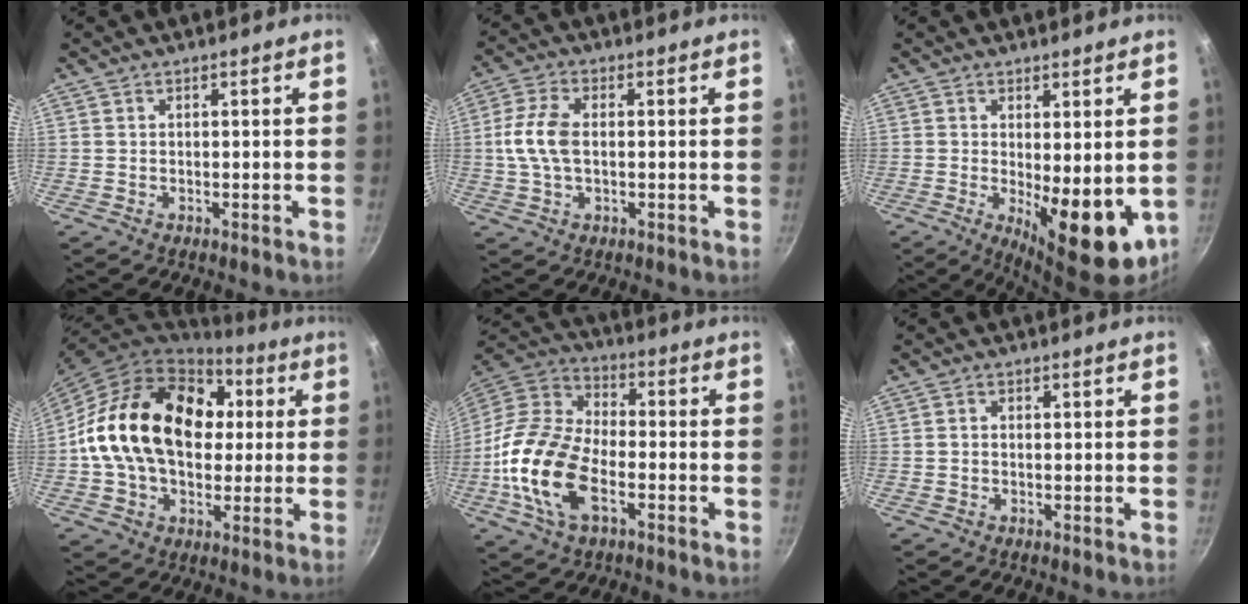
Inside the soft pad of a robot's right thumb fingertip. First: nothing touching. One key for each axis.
{"total": 7.9, "fx": 0.3, "fy": 4.3, "fz": 6.6, "tx": -0.142, "ty": 0.013, "tz": 0.001}
{"total": 11.9, "fx": -1.4, "fy": 4.7, "fz": 10.9, "tx": -0.123, "ty": -0.012, "tz": -0.005}
{"total": 24.8, "fx": 3.2, "fy": 17.5, "fz": 17.3, "tx": -0.275, "ty": 0.033, "tz": 0.049}
{"total": 19.6, "fx": -5.7, "fy": 11.1, "fz": 15.1, "tx": -0.290, "ty": 0.035, "tz": -0.128}
{"total": 0.9, "fx": 0.0, "fy": 0.8, "fz": 0.5, "tx": -0.007, "ty": 0.005, "tz": -0.001}